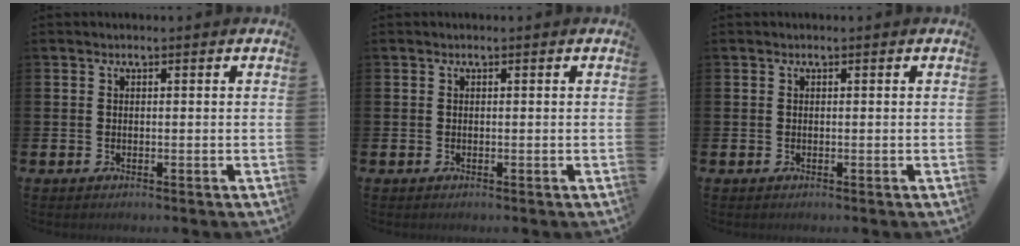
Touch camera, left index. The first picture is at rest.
{"total": 0.0}
{"total": 0.0}